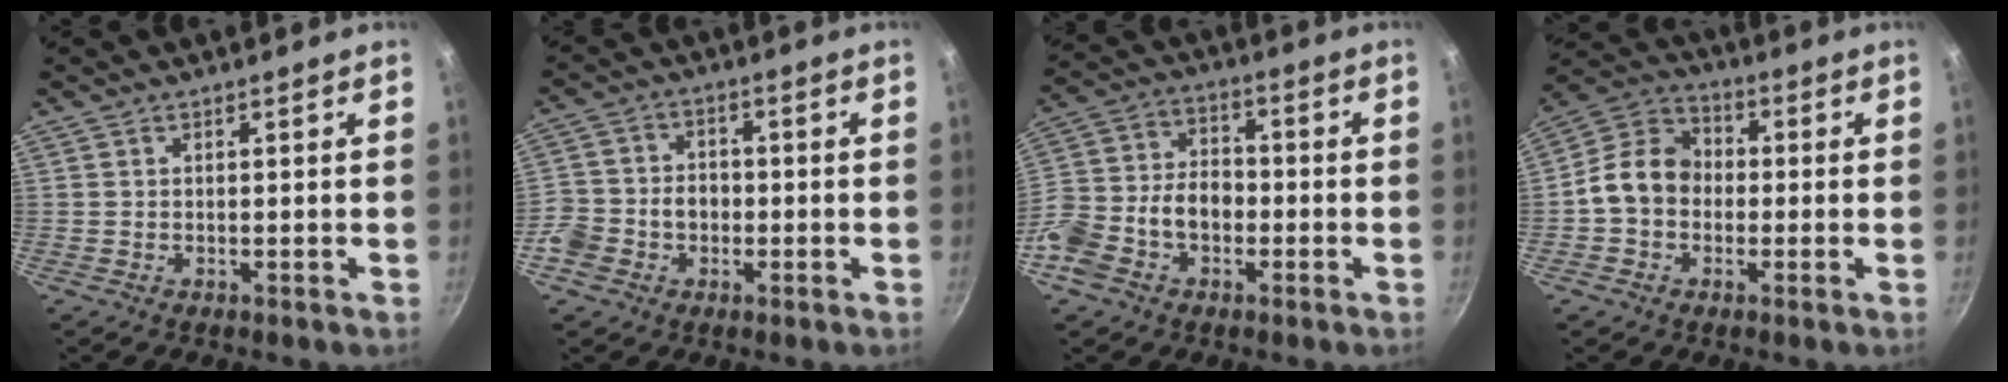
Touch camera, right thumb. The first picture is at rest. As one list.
[{"total": 9.1, "force": [-2.9, 7.5, 4.3], "torque": [-0.060, 0.029, -0.064]}, {"total": 14.1, "force": [-4.3, 9.8, 9.2], "torque": [-0.156, 0.044, -0.088]}, {"total": 10.4, "force": [-1.0, 8.5, 5.9], "torque": [-0.073, 0.032, -0.042]}]